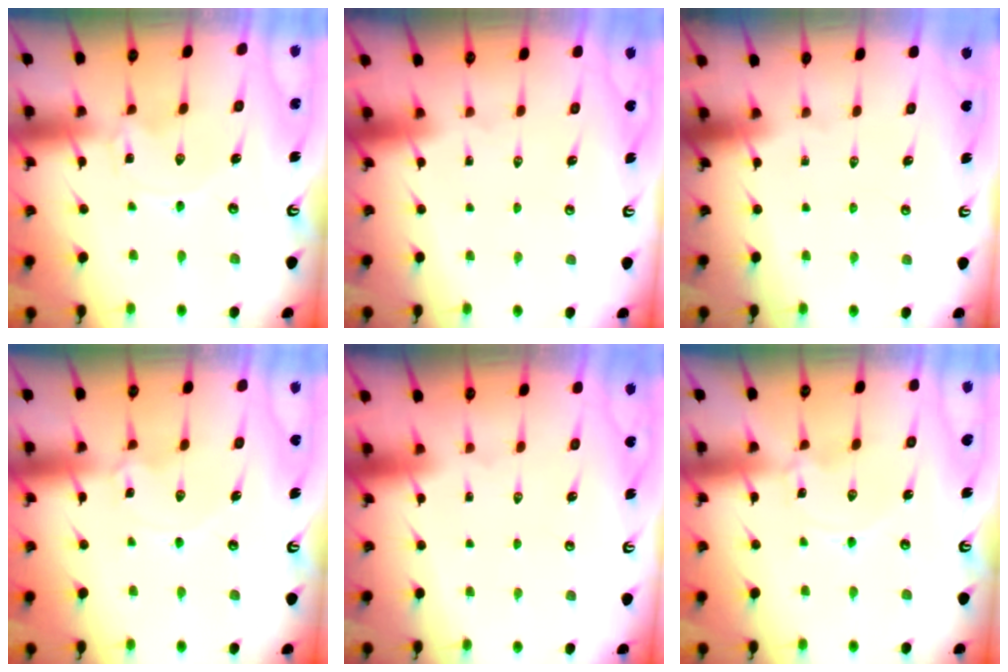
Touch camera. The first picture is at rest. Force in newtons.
{"total": 1.5, "press": 1.5, "slide": 0.1}
{"total": 0.0}
{"total": 1.8, "press": 1.8, "slide": 0.3}
{"total": 1.6, "press": 1.6, "slide": 0.1}
{"total": 0.0}